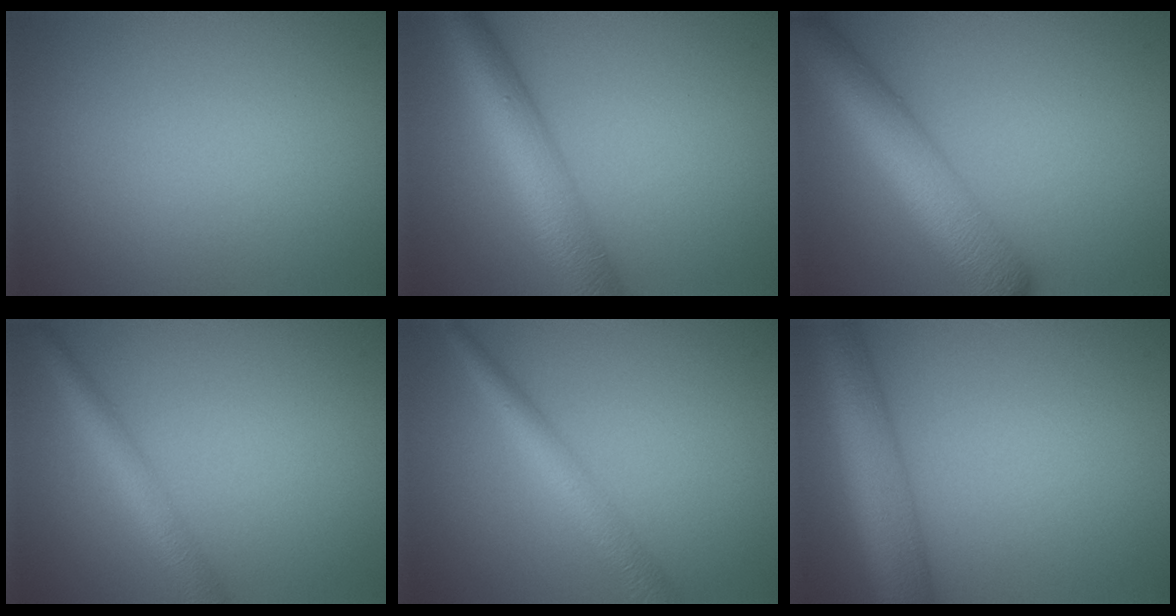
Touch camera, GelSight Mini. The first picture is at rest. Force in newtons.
{"total": 7.2, "press": 7.2, "slide": 0.2}
{"total": 8.4, "press": 8.4, "slide": 0.3}
{"total": 3.5, "press": 3.5, "slide": 0.1}
{"total": 3.4, "press": 3.4, "slide": 0.0}
{"total": 8.3, "press": 8.3, "slide": 0.4}